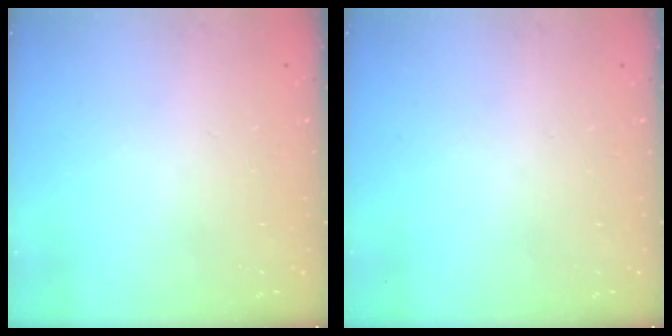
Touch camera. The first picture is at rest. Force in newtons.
{"total": 0.0}